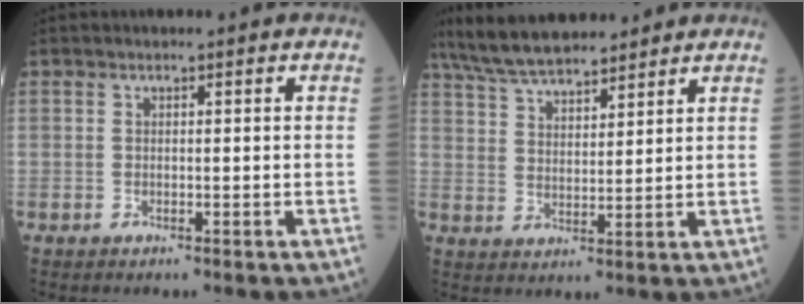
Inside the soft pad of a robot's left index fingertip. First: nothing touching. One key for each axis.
{"total": 11.7, "fx": 10.2, "fy": 2.4, "fz": 5.3, "tx": -0.100, "ty": 0.029, "tz": 0.184}